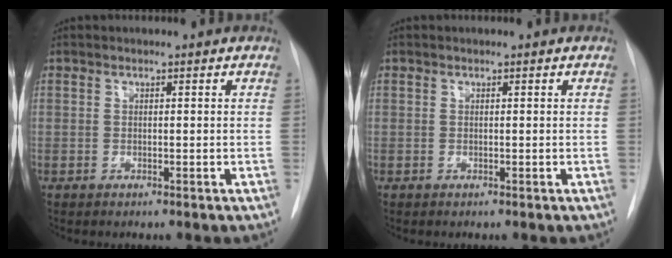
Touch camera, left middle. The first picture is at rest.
{"total": 0.0}